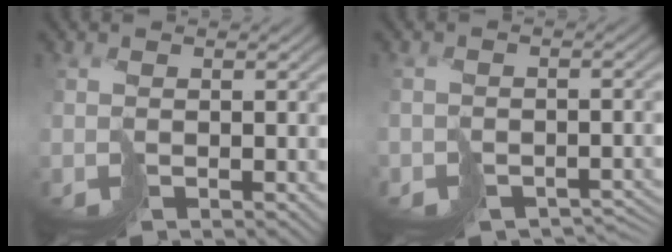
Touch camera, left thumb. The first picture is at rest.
{"total": 5.8, "force": [-4.7, 3.3, 1.1], "torque": [0.006, -0.006, -0.055]}